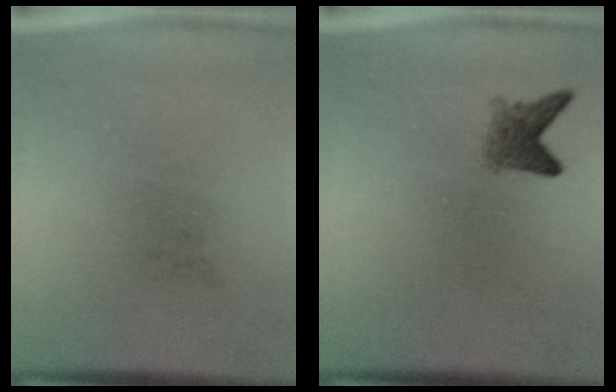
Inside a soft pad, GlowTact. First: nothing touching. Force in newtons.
{"total": 2.6}